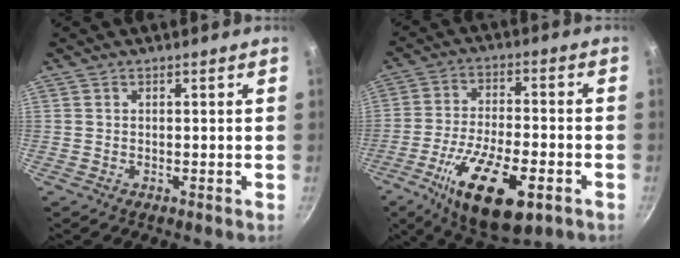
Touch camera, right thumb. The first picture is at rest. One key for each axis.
{"total": 18.2, "fx": -7.8, "fy": 7.3, "fz": 14.7, "tx": -0.247, "ty": 0.017, "tz": -0.132}